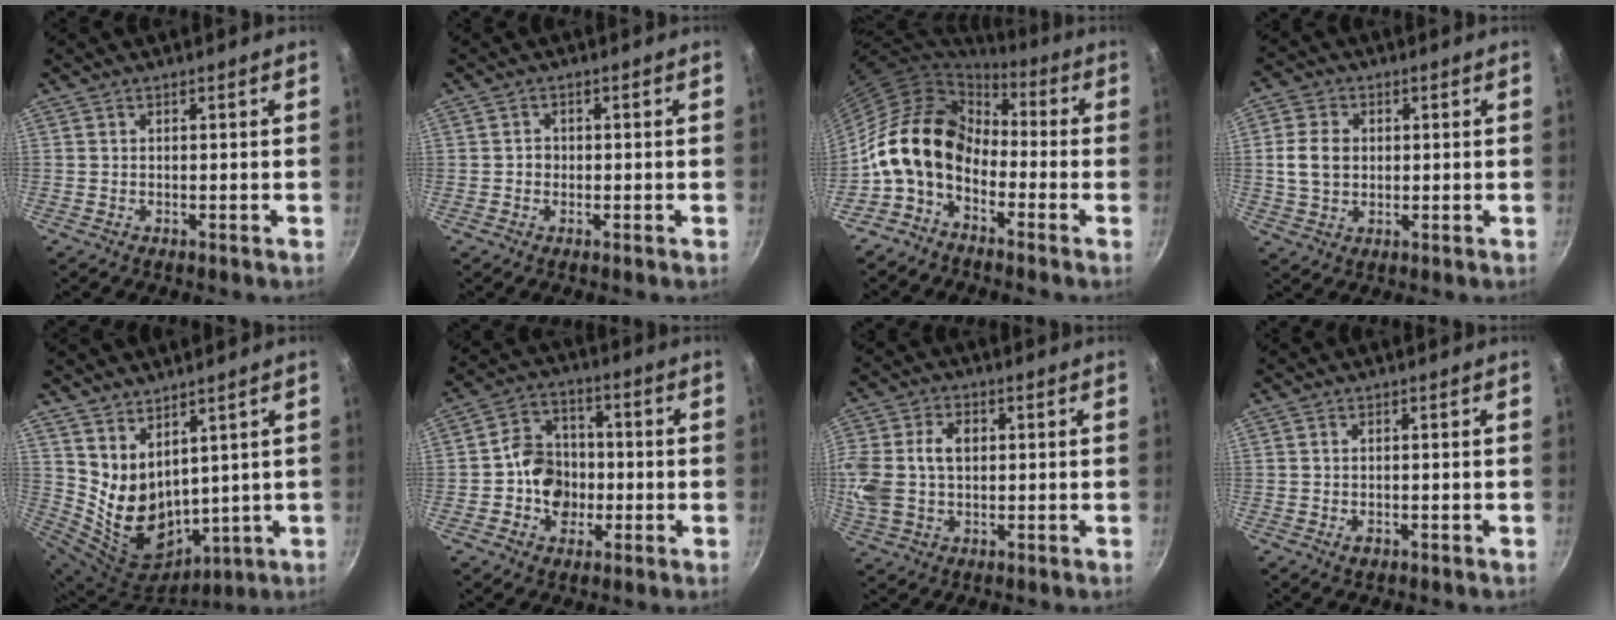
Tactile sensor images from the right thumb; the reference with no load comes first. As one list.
[{"total": 1.5, "force": [-0.3, 1.3, 0.5], "torque": [-0.002, 0.004, -0.007]}, {"total": 12.1, "force": [-2.3, 8.8, 7.9], "torque": [-0.117, 0.038, -0.062]}, {"total": 7.2, "force": [0.7, 5.7, 4.3], "torque": [-0.064, 0.005, 0.008]}, {"total": 13.9, "force": [5.9, 8.9, 9.0], "torque": [-0.145, -0.059, 0.140]}, {"total": 10.4, "force": [-1.4, 8.8, 5.2], "torque": [-0.049, 0.022, -0.037]}, {"total": 15.1, "force": [1.7, 11.2, 10.0], "torque": [-0.227, 0.028, 0.030]}, {"total": 1.3, "force": [-0.4, 0.9, 0.9], "torque": [-0.012, 0.000, -0.007]}]